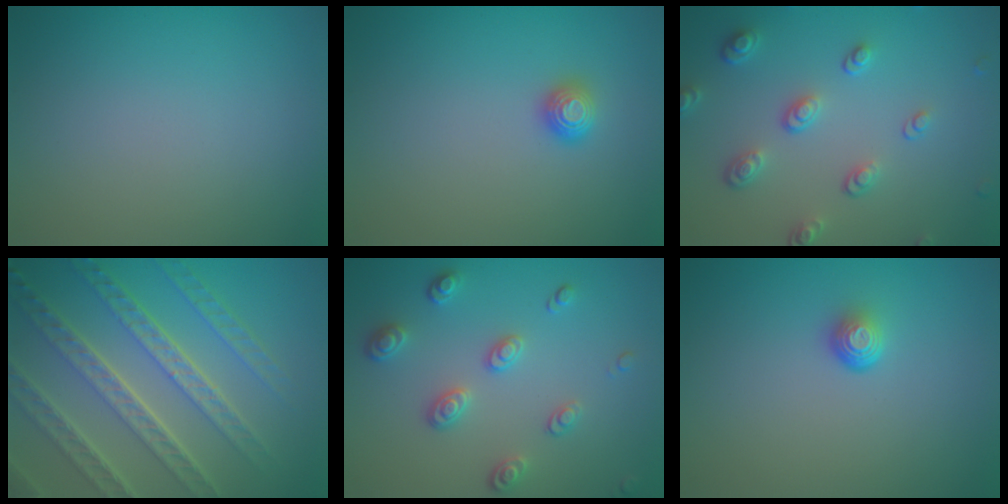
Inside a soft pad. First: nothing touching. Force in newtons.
{"total": 1.1, "press": 1.1, "slide": 0.2}
{"total": 3.6, "press": 2.7, "slide": 2.4}
{"total": 8.2, "press": 5.8, "slide": 5.8}
{"total": 2.8, "press": 2.4, "slide": 1.4}
{"total": 1.7, "press": 1.1, "slide": 1.3}